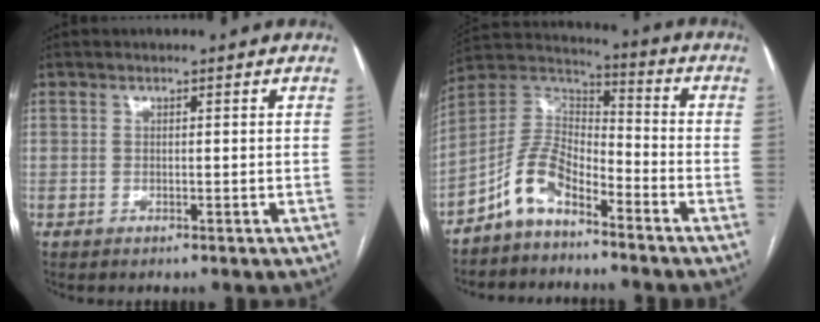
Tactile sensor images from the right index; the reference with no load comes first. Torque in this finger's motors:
{"motor_torque": [0.91, -0.82, 0.12, 0.01]}